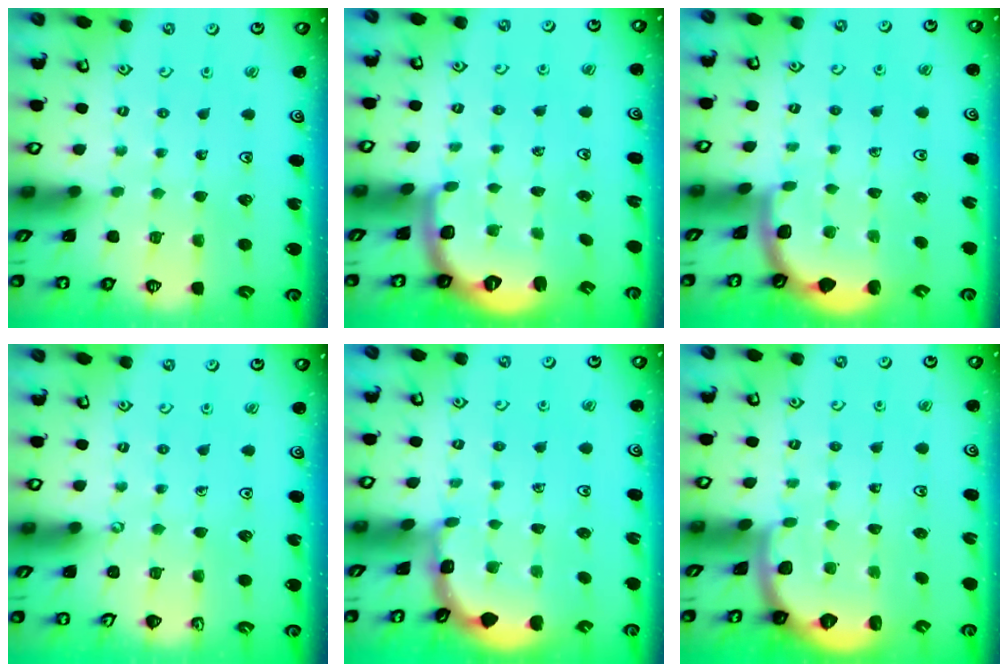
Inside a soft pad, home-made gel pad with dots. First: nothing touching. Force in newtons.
{"total": 2.6, "press": 1.5, "slide": 2.1}
{"total": 1.9, "press": 1.9, "slide": 0.0}
{"total": 0.0}
{"total": 1.7, "press": 1.7, "slide": 0.1}
{"total": 1.6, "press": 1.6, "slide": 0.1}